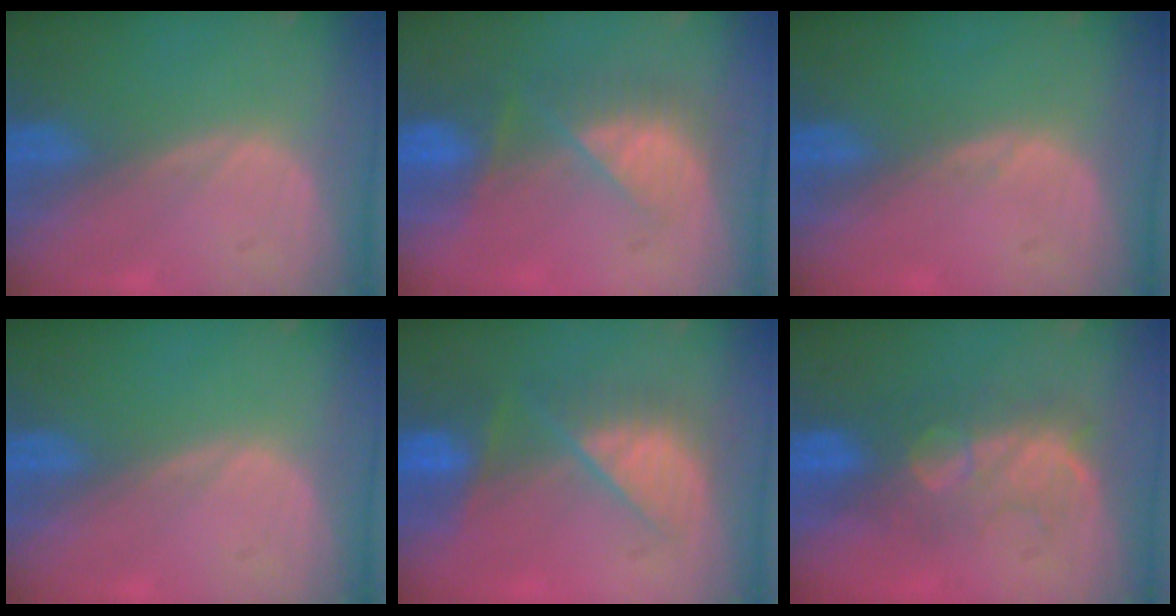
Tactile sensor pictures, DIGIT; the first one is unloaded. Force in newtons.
{"total": 7.5, "press": 6.8, "slide": 3.2}
{"total": 0.5, "press": 0.5, "slide": 0.0}
{"total": 0.0}
{"total": 7.3, "press": 7.2, "slide": 1.0}
{"total": 8.1, "press": 7.9, "slide": 1.7}